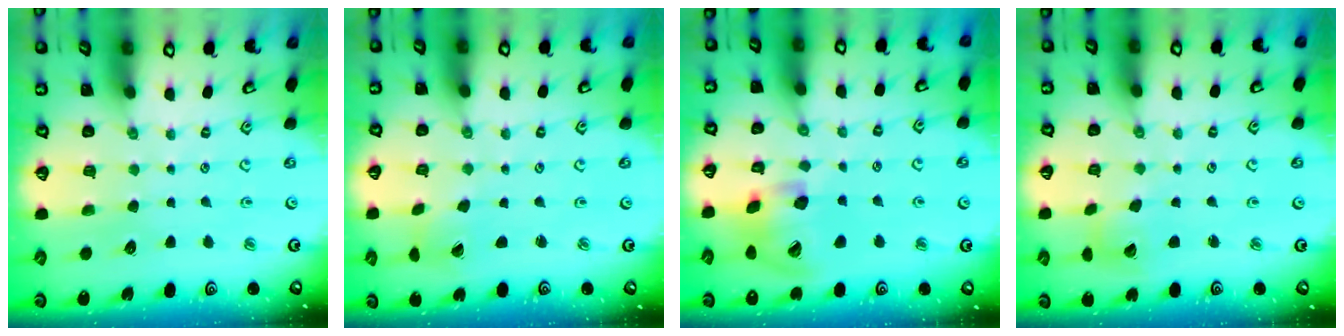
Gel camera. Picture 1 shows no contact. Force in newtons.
{"total": 1.1, "press": 1.0, "slide": 0.1}
{"total": 16.2, "press": 16.0, "slide": 2.5}
{"total": 5.3, "press": 5.2, "slide": 0.6}